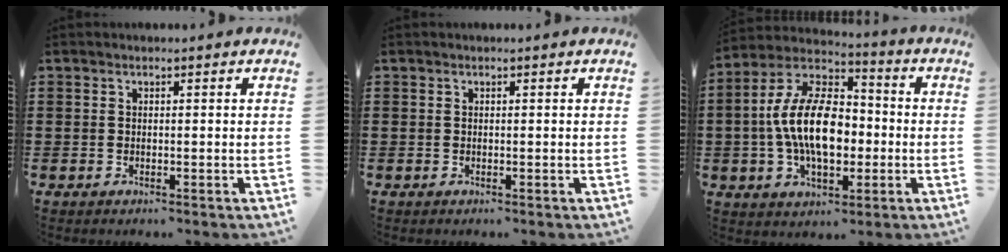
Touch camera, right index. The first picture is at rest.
{"total": 0.0}
{"total": 13.7, "force": [-1.3, 7.7, 11.2], "torque": [-0.247, 0.000, -0.028]}